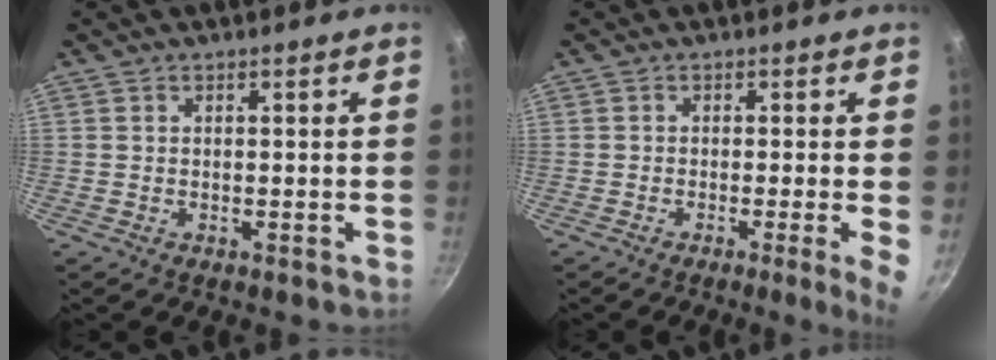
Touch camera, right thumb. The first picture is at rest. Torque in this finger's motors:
{"motor_torque": [-0.39, 0.85, -0.08, 0.13, 0.06]}